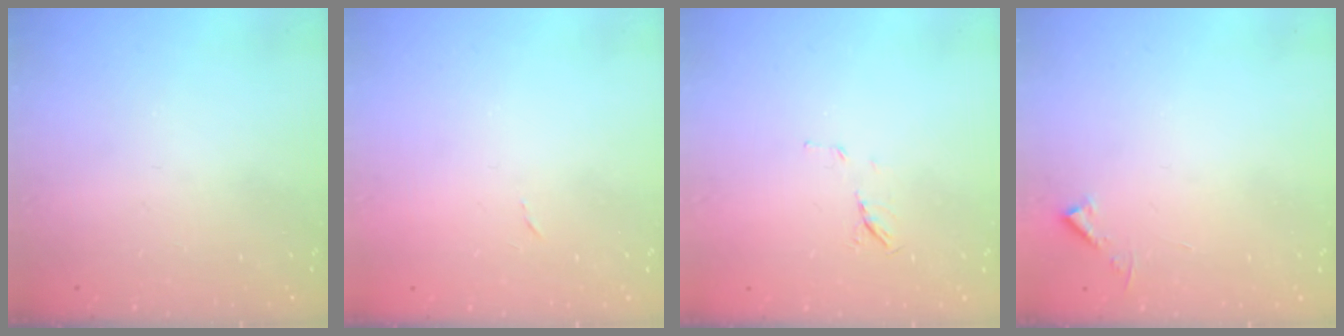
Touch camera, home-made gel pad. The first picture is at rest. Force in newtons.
{"total": 2.4, "press": 2.4, "slide": 0.4}
{"total": 5.4, "press": 5.2, "slide": 1.3}
{"total": 4.0, "press": 4.0, "slide": 0.4}